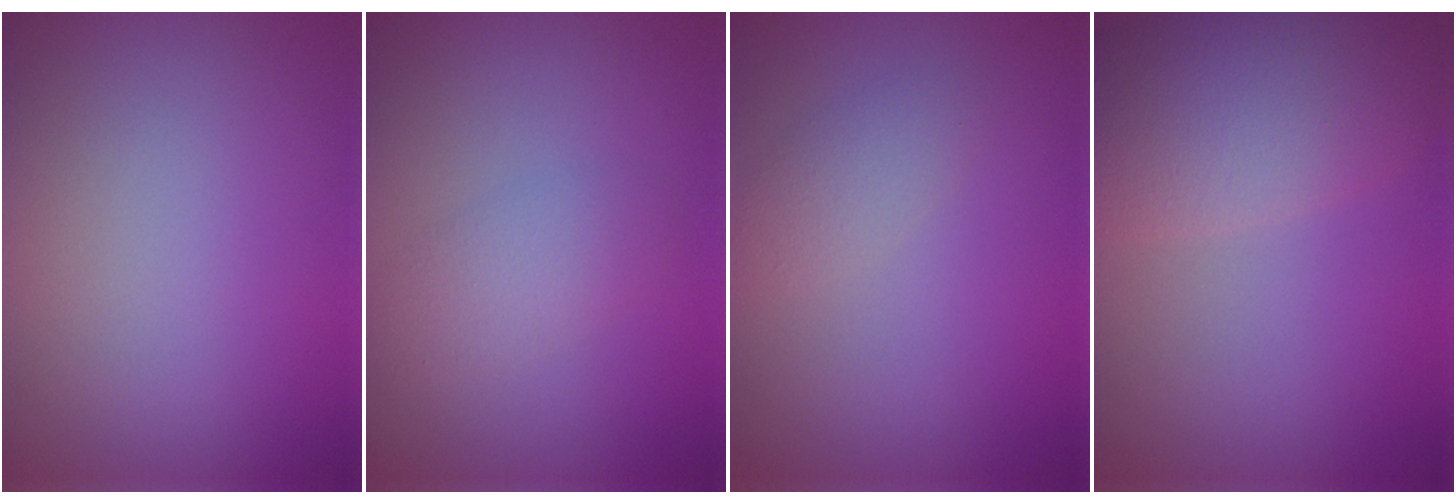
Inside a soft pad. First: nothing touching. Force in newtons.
{"total": 2.2, "press": 2.2, "slide": 0.0}
{"total": 1.6, "press": 1.6, "slide": 0.2}
{"total": 7.1, "press": 7.0, "slide": 0.4}